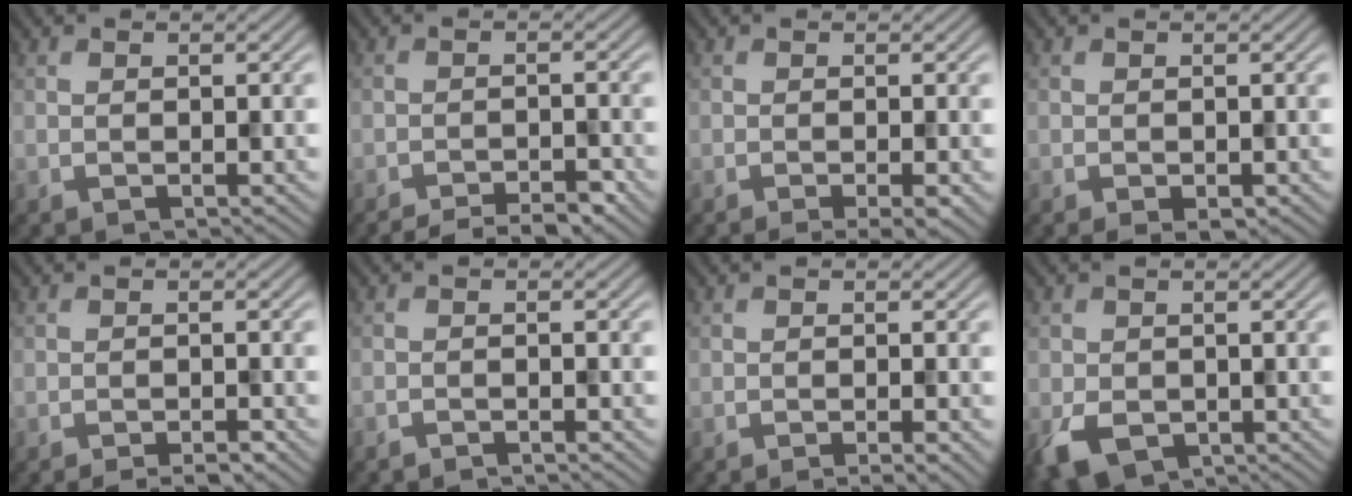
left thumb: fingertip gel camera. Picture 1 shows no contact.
{"total": 4.8, "force": [-4.3, 0.7, 2.1], "torque": [-0.036, 0.004, -0.065]}
{"total": 2.4, "force": [-1.2, 0.2, 2.0], "torque": [-0.029, 0.001, -0.020]}
{"total": 1.5, "force": [-0.7, 0.8, 1.0], "torque": [-0.024, -0.009, -0.010]}
{"total": 2.3, "force": [-1.8, 0.2, 1.3], "torque": [-0.016, 0.004, -0.027]}
{"total": 1.4, "force": [-1.3, 0.0, 0.5], "torque": [0.000, -0.001, -0.027]}
{"total": 2.0, "force": [-1.1, 0.2, 1.7], "torque": [-0.021, 0.001, -0.017]}
{"total": 4.5, "force": [-1.5, 3.4, 2.4], "torque": [-0.064, -0.015, -0.031]}